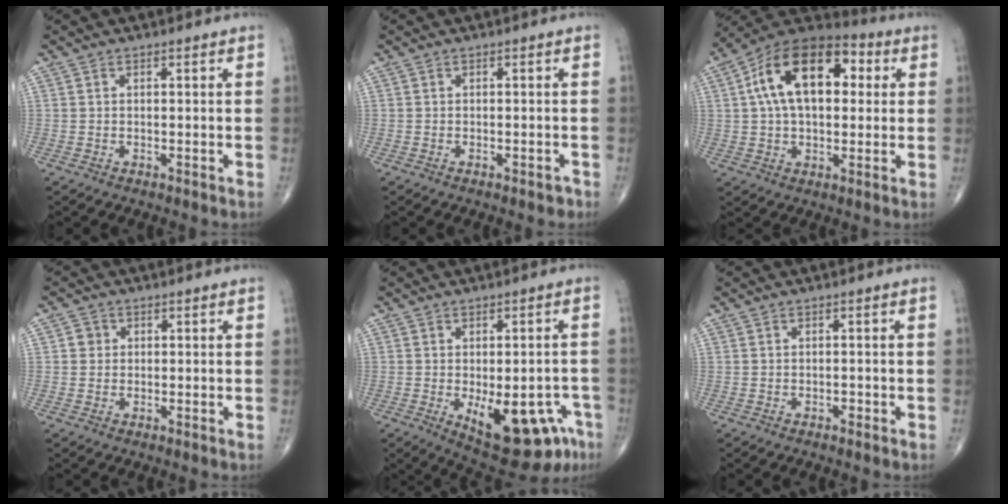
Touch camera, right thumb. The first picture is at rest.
{"total": 1.3, "force": [-0.9, 0.6, 0.7], "torque": [-0.011, 0.009, -0.009]}
{"total": 19.0, "force": [4.1, 11.0, 14.9], "torque": [-0.226, 0.025, 0.056]}
{"total": 2.0, "force": [0.3, 1.9, 0.5], "torque": [0.002, 0.002, 0.002]}
{"total": 15.5, "force": [-6.1, 7.0, 12.3], "torque": [-0.128, 0.014, -0.064]}
{"total": 0.6, "force": [-0.2, 0.5, 0.3], "torque": [-0.001, 0.001, -0.004]}